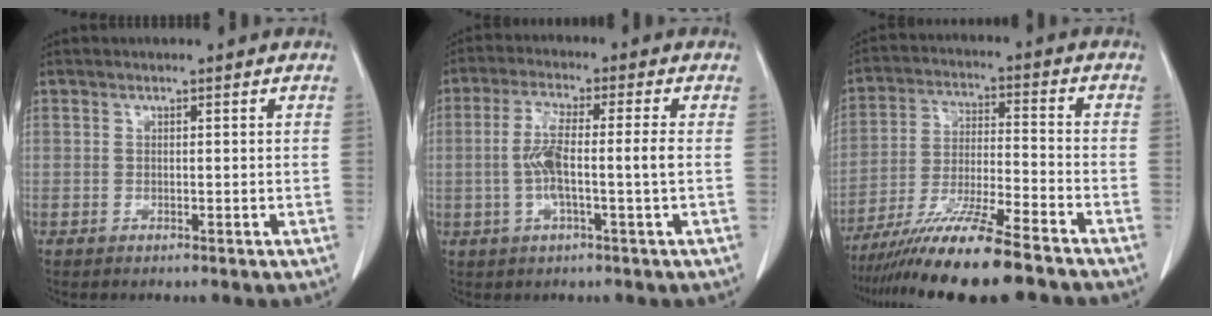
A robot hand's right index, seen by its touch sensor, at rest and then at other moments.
{"total": 7.2, "force": [-0.7, 0.3, 7.1], "torque": [-0.146, 0.006, -0.015]}
{"total": 14.7, "force": [-11.6, 0.1, 9.0], "torque": [-0.166, -0.032, -0.201]}